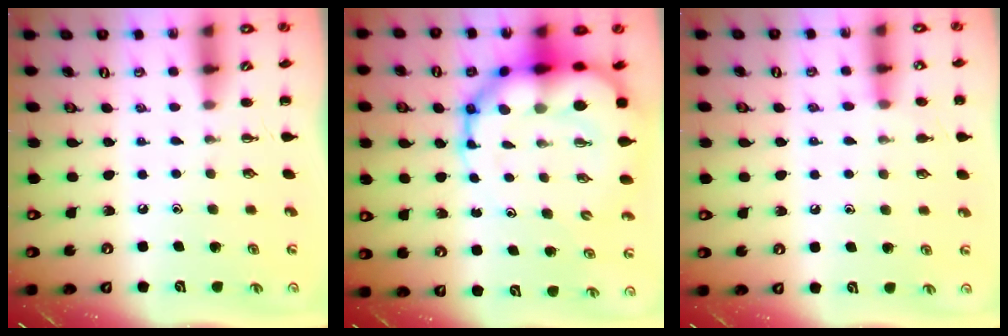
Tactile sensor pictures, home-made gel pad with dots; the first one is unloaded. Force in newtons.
{"total": 16.7, "press": 16.0, "slide": 4.7}
{"total": 7.7, "press": 7.3, "slide": 2.4}